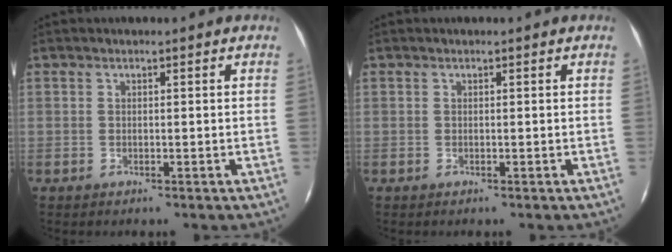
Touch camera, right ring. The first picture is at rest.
{"total": 0.0}